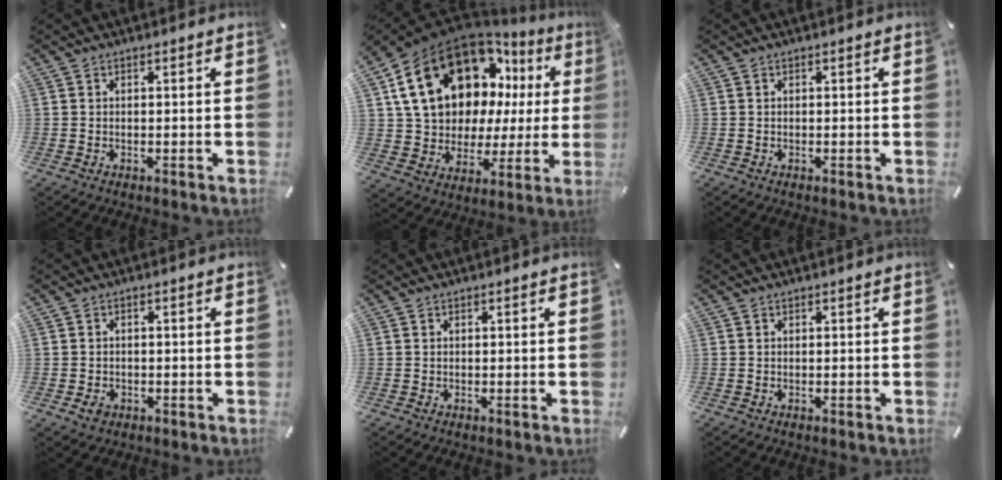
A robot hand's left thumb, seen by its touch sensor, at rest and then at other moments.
{"total": 22.0, "force": [9.1, 14.9, 13.4], "torque": [-0.231, -0.050, 0.174]}
{"total": 0.0}
{"total": 2.4, "force": [-0.9, 1.8, 1.2], "torque": [-0.030, 0.001, -0.020]}
{"total": 0.0}
{"total": 0.0}